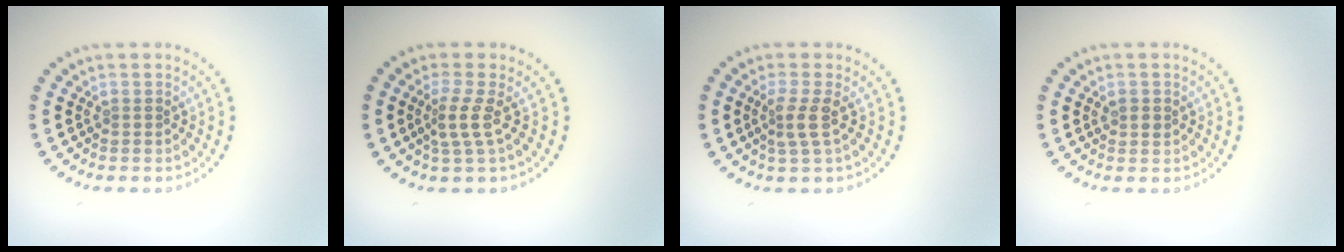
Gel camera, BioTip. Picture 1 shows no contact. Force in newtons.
{"total": 2.2, "press": 1.5, "slide": 1.7}
{"total": 2.2, "press": 1.6, "slide": 1.5}
{"total": 1.1, "press": 1.1, "slide": 0.1}